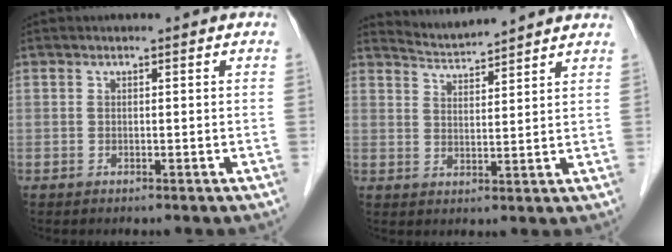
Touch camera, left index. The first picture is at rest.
{"total": 5.8, "force": [5.7, -0.5, 0.4], "torque": [-0.019, 0.014, 0.093]}